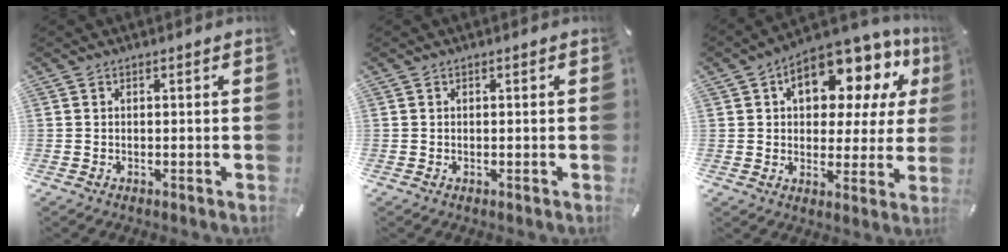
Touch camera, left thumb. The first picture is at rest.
{"total": 0.0}
{"total": 15.4, "force": [7.7, 8.9, 9.9], "torque": [-0.140, -0.051, 0.130]}